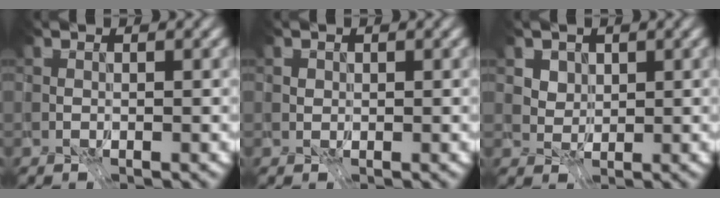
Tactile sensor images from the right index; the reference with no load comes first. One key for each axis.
{"total": 2.1, "fx": 0.9, "fy": 1.6, "fz": 1.0, "tx": -0.024, "ty": 0.011, "tz": 0.011}
{"total": 2.9, "fx": 1.8, "fy": 2.0, "fz": 1.2, "tx": -0.029, "ty": -0.007, "tz": 0.033}